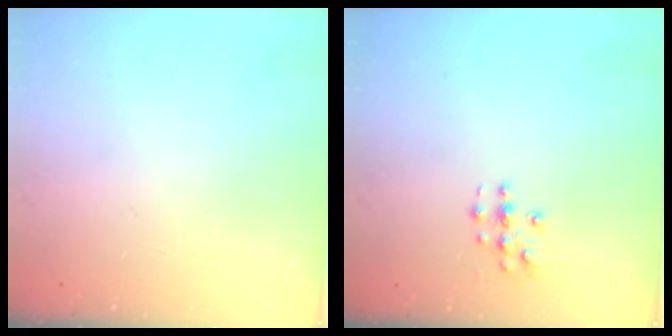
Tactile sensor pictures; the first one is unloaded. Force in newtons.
{"total": 3.3, "press": 3.3, "slide": 0.2}